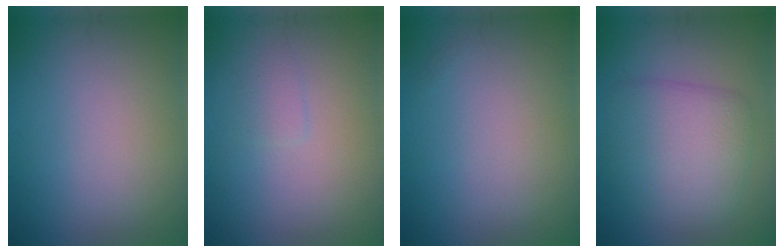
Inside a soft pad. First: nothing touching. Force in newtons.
{"total": 0.9, "press": 0.9, "slide": 0.1}
{"total": 0.0}
{"total": 5.6, "press": 5.6, "slide": 0.3}